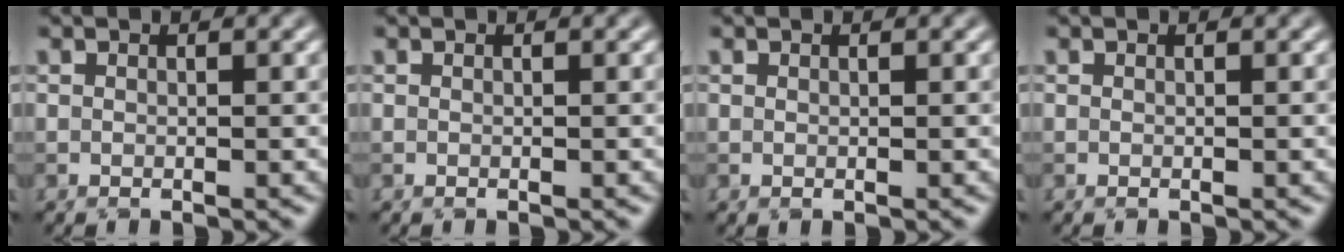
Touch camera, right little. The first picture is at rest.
{"total": 0.0}
{"total": 0.0}
{"total": 0.0}